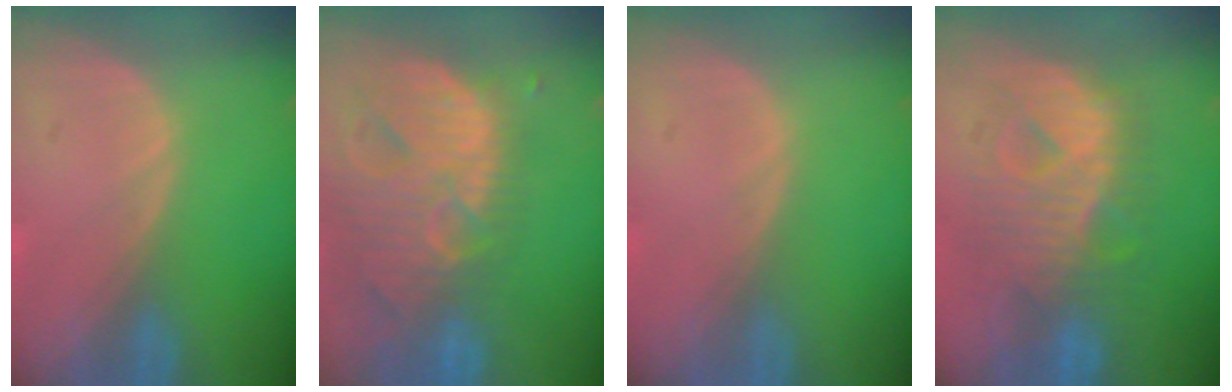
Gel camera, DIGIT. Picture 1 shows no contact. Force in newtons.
{"total": 13.8, "press": 11.6, "slide": 7.4}
{"total": 0.0}
{"total": 9.8, "press": 9.8, "slide": 0.6}